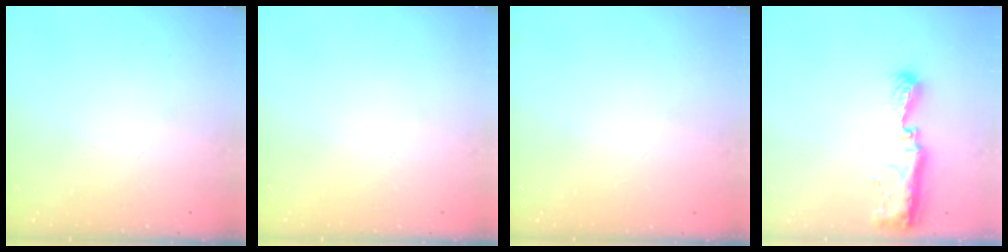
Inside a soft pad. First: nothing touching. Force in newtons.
{"total": 0.0}
{"total": 0.8, "press": 0.8, "slide": 0.1}
{"total": 9.4, "press": 9.4, "slide": 0.8}